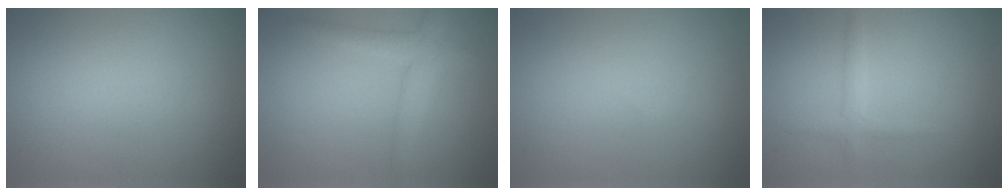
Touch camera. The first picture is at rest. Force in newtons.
{"total": 2.8, "press": 2.8, "slide": 0.2}
{"total": 0.0}
{"total": 1.5, "press": 1.5, "slide": 0.0}